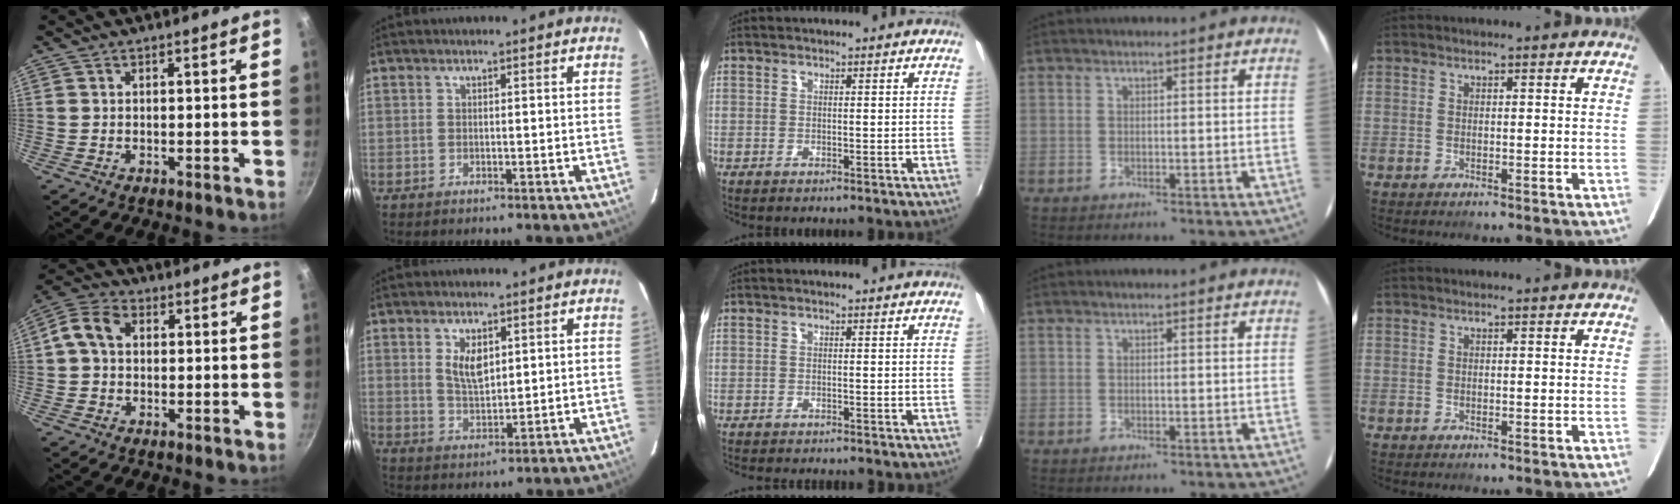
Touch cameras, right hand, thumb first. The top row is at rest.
{"thumb": {"total": 7.1, "force": [0.8, 5.5, 4.3], "torque": [-0.070, 0.020, -0.001]}, "index": {"total": 5.4, "force": [2.0, 2.7, 4.2], "torque": [-0.072, -0.001, 0.042]}, "middle": {"total": 2.6, "force": [-2.5, 0.5, 0.7], "torque": [-0.024, -0.014, -0.042]}}